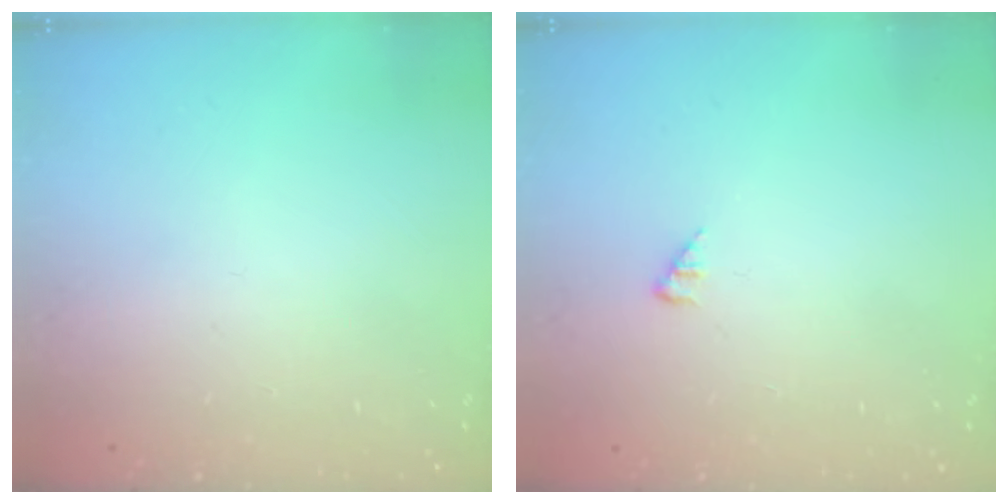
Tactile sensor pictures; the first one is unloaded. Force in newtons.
{"total": 1.0, "press": 1.0, "slide": 0.2}